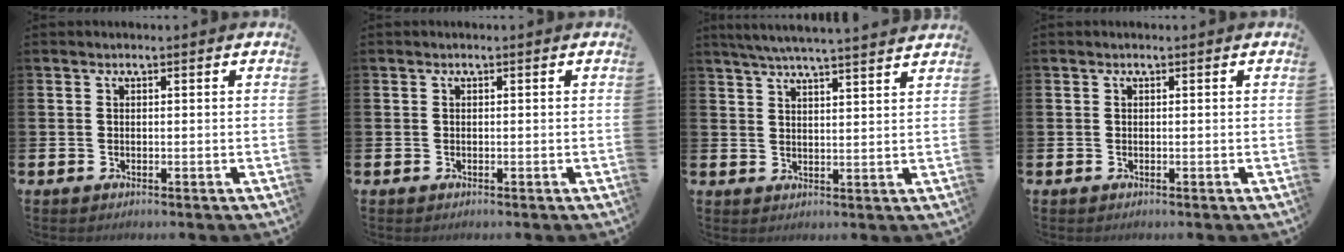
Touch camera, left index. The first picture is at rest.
{"total": 0.0}
{"total": 5.7, "force": [5.5, -0.5, 1.4], "torque": [-0.039, -0.027, 0.097]}
{"total": 0.0}